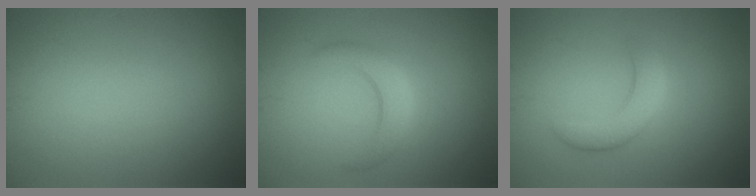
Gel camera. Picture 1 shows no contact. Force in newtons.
{"total": 2.9, "press": 2.9, "slide": 0.1}
{"total": 3.2, "press": 3.2, "slide": 0.2}